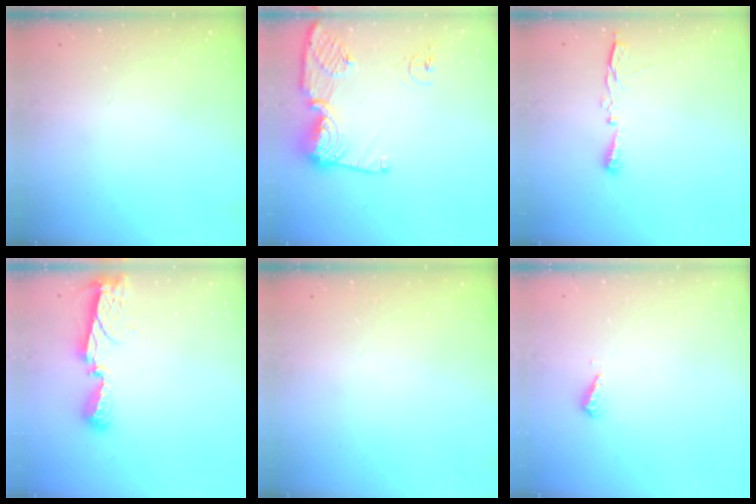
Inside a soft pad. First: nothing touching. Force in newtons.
{"total": 13.9, "press": 13.8, "slide": 1.5}
{"total": 5.2, "press": 5.1, "slide": 0.8}
{"total": 7.9, "press": 7.9, "slide": 0.3}
{"total": 0.0}
{"total": 3.1, "press": 3.0, "slide": 0.7}